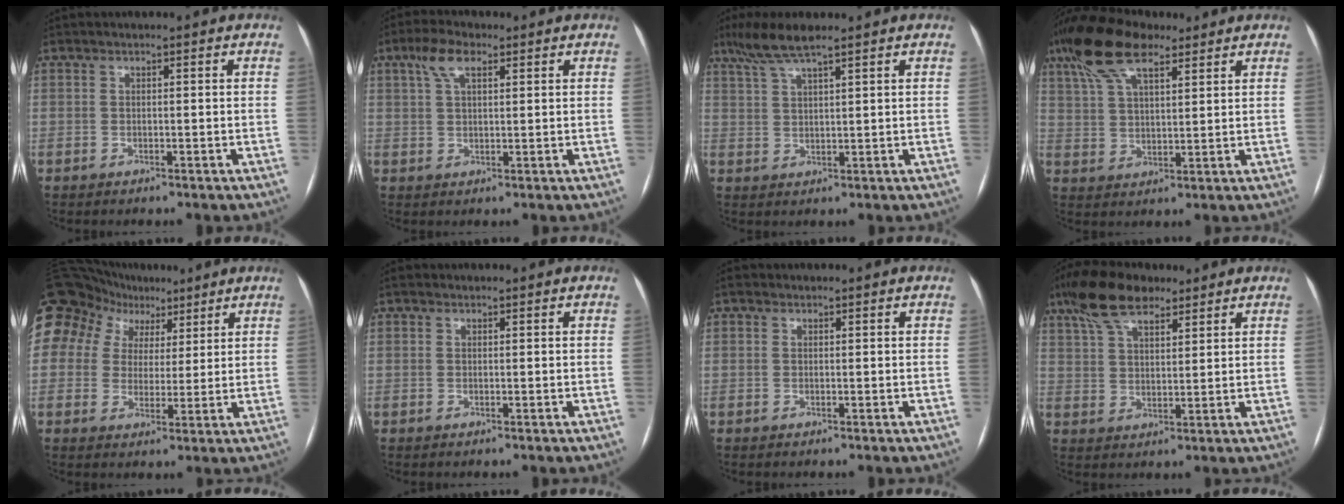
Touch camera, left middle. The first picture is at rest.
{"total": 4.8, "force": [2.6, 1.7, 3.7], "torque": [-0.081, 0.016, 0.052]}
{"total": 6.1, "force": [4.7, 0.3, 3.9], "torque": [-0.087, 0.012, 0.092]}
{"total": 11.8, "force": [8.1, 4.1, 7.6], "torque": [-0.160, 0.033, 0.155]}
{"total": 15.0, "force": [8.2, 11.7, 4.7], "torque": [-0.129, 0.065, 0.146]}
{"total": 2.9, "force": [-1.5, -2.3, -1.2], "torque": [0.035, -0.016, -0.029]}
{"total": 2.7, "force": [-1.4, -2.1, -1.1], "torque": [0.036, -0.016, -0.029]}
{"total": 10.2, "force": [7.3, 3.8, 6.0], "torque": [-0.123, 0.026, 0.137]}